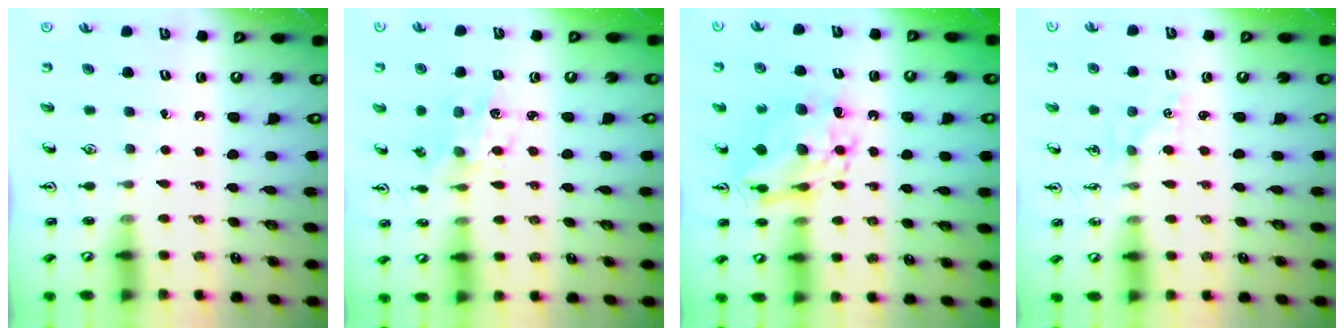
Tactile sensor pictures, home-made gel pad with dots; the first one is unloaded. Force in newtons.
{"total": 4.0, "press": 3.9, "slide": 1.0}
{"total": 12.0, "press": 12.0, "slide": 1.0}
{"total": 1.0, "press": 0.9, "slide": 0.2}